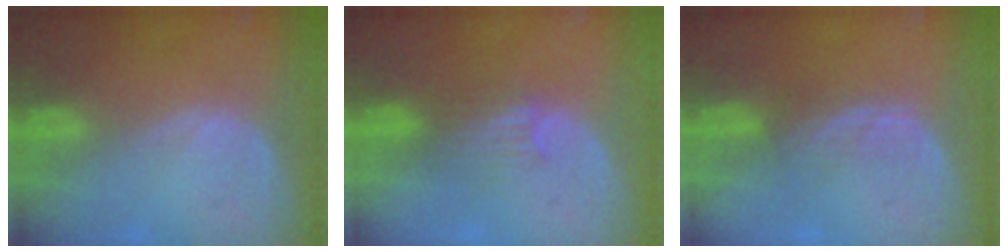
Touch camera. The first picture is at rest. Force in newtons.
{"total": 3.2, "press": 3.0, "slide": 1.2}
{"total": 2.8, "press": 2.5, "slide": 1.2}